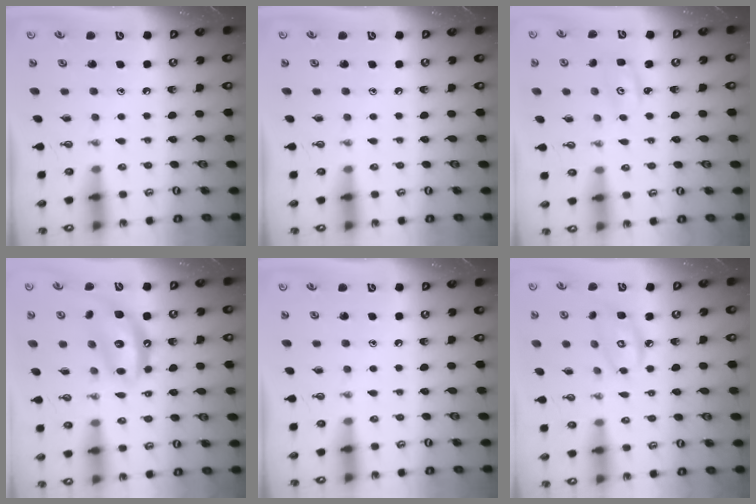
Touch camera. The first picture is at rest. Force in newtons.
{"total": 0.0}
{"total": 2.6, "press": 2.6, "slide": 0.3}
{"total": 11.5, "press": 11.5, "slide": 1.1}
{"total": 0.0}
{"total": 7.5, "press": 7.5, "slide": 0.5}